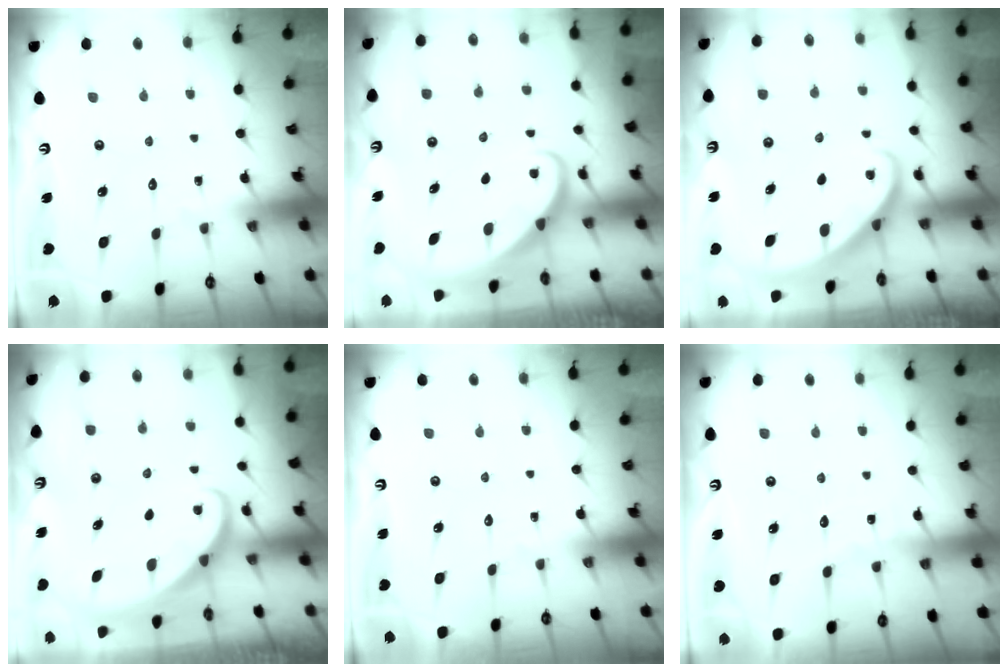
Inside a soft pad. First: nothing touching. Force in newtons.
{"total": 2.4, "press": 2.4, "slide": 0.2}
{"total": 1.9, "press": 1.9, "slide": 0.2}
{"total": 1.2, "press": 1.2, "slide": 0.0}
{"total": 0.0}
{"total": 2.4, "press": 2.4, "slide": 0.3}